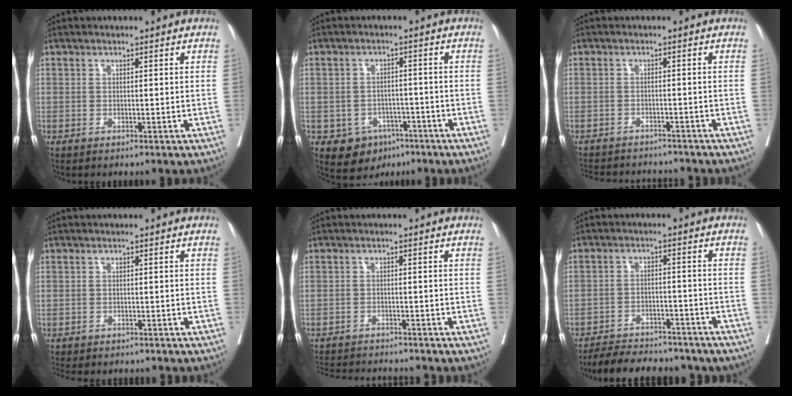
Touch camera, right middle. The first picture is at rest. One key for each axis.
{"total": 5.8, "fx": -3.3, "fy": 4.4, "fz": 1.9, "tx": -0.026, "ty": 0.006, "tz": -0.040}
{"total": 11.1, "fx": -10.5, "fy": 2.6, "fz": 2.9, "tx": -0.059, "ty": 0.002, "tz": -0.136}
{"total": 8.1, "fx": -7.1, "fy": 2.8, "fz": 2.5, "tx": -0.041, "ty": -0.007, "tz": -0.091}
{"total": 10.5, "fx": -10.0, "fy": 1.5, "fz": 2.9, "tx": -0.053, "ty": -0.002, "tz": -0.140}
{"total": 14.6, "fx": -13.0, "fy": 4.2, "fz": 5.0, "tx": -0.084, "ty": 0.006, "tz": -0.173}